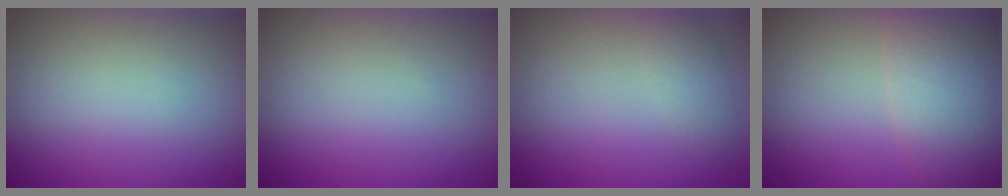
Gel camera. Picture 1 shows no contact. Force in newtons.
{"total": 0.0}
{"total": 1.8, "press": 1.8, "slide": 0.1}
{"total": 8.3, "press": 8.3, "slide": 0.5}